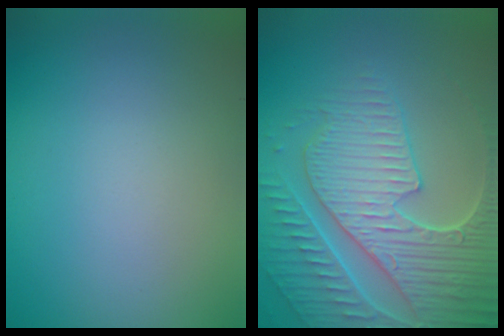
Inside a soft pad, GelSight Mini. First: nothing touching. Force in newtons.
{"total": 7.8, "press": 6.0, "slide": 5.0}